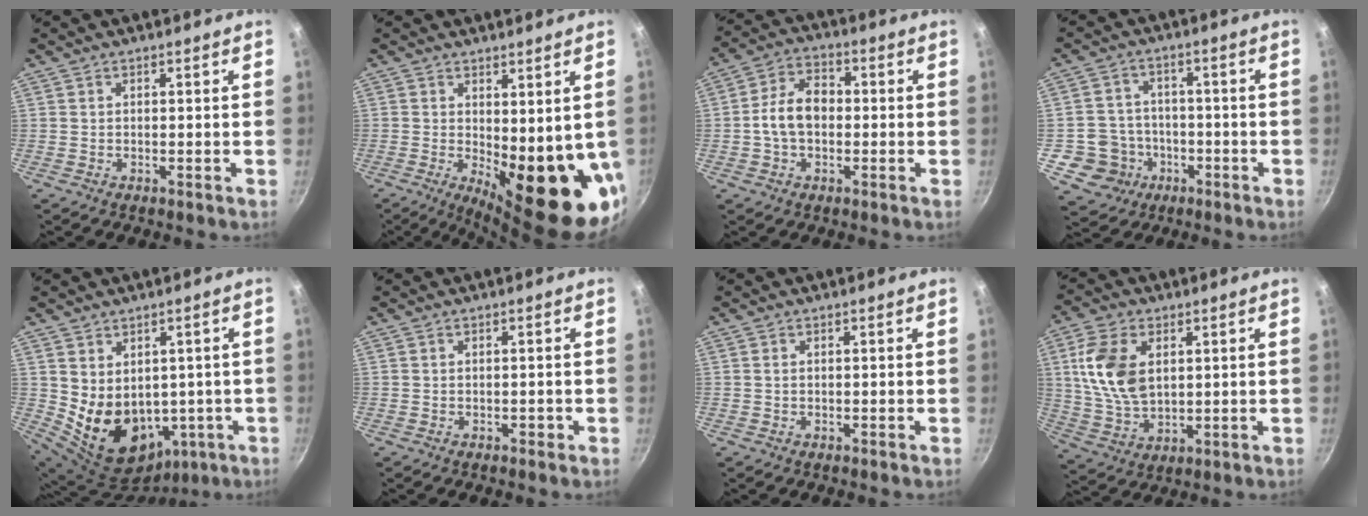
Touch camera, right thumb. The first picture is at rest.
{"total": 13.3, "force": [-0.7, 4.9, 12.3], "torque": [-0.133, -0.026, 0.005]}
{"total": 8.7, "force": [-0.7, 6.0, 6.3], "torque": [-0.093, 0.029, -0.023]}
{"total": 8.8, "force": [-3.0, 8.2, 1.6], "torque": [0.000, 0.042, -0.045]}
{"total": 14.3, "force": [0.0, 11.1, 9.1], "torque": [-0.128, -0.016, 0.041]}
{"total": 0.8, "force": [-0.4, 0.6, 0.4], "torque": [-0.002, 0.005, -0.004]}
{"total": 0.5, "force": [0.1, 0.4, 0.3], "torque": [-0.006, 0.002, 0.001]}
{"total": 12.8, "force": [3.1, 8.0, 9.5], "torque": [-0.173, -0.014, 0.065]}